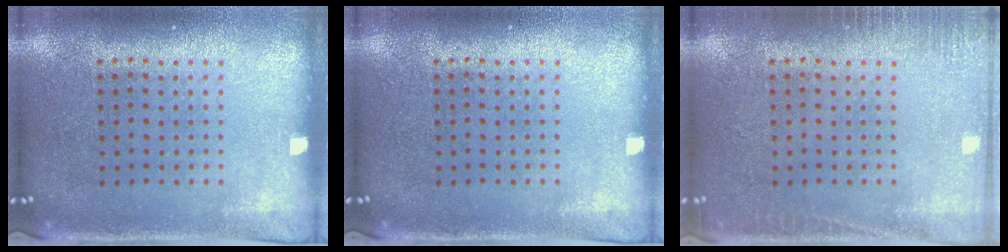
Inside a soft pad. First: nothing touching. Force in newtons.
{"total": 0.0}
{"total": 1.6, "press": 1.6, "slide": 0.4}